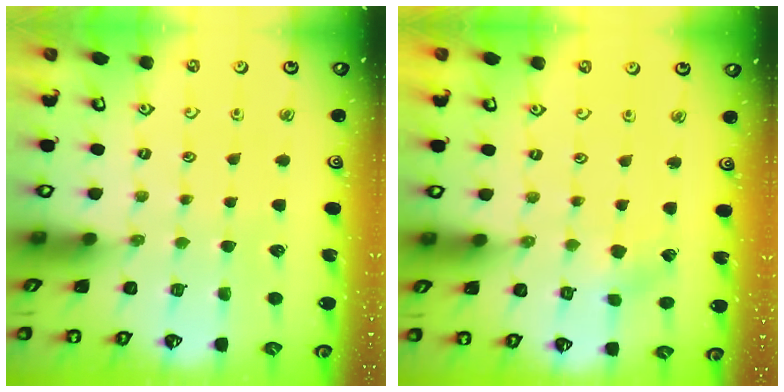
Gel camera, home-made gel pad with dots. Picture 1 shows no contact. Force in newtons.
{"total": 2.5, "press": 2.4, "slide": 0.8}